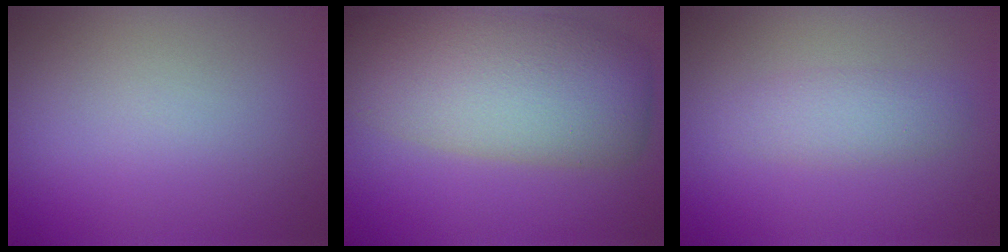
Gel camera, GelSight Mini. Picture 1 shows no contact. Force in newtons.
{"total": 9.8, "press": 9.7, "slide": 0.6}
{"total": 2.0, "press": 2.0, "slide": 0.1}